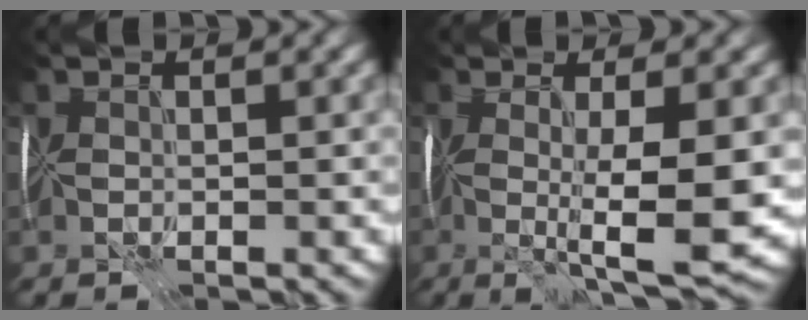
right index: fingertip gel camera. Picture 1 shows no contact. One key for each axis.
{"total": 7.9, "fx": -0.8, "fy": 1.4, "fz": 7.7, "tx": -0.131, "ty": -0.013, "tz": -0.009}